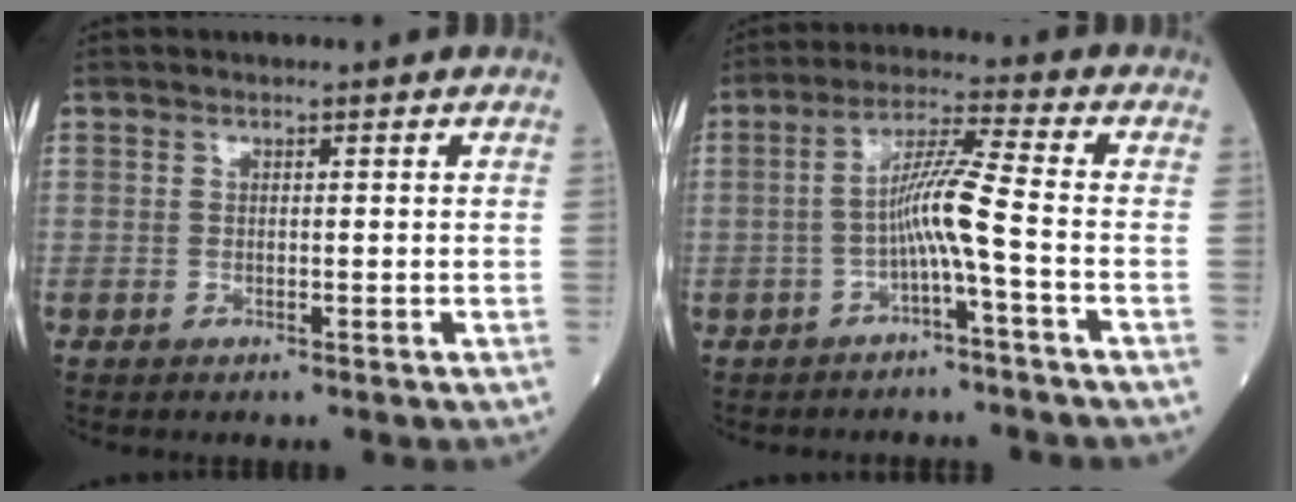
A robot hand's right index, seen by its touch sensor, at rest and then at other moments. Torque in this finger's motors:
{"motor_torque": [1.12, -0.26, 0.55, 0.19]}